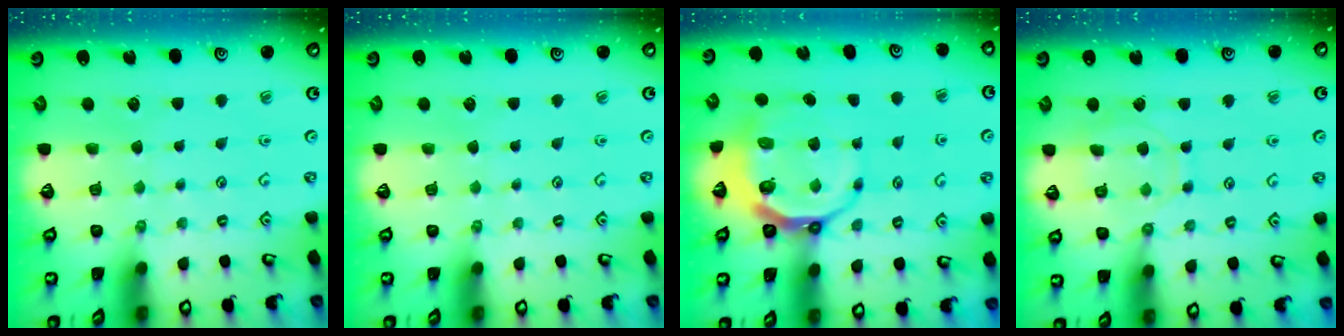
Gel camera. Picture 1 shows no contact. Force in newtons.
{"total": 0.0}
{"total": 8.3, "press": 7.5, "slide": 3.6}
{"total": 10.1, "press": 10.0, "slide": 0.9}